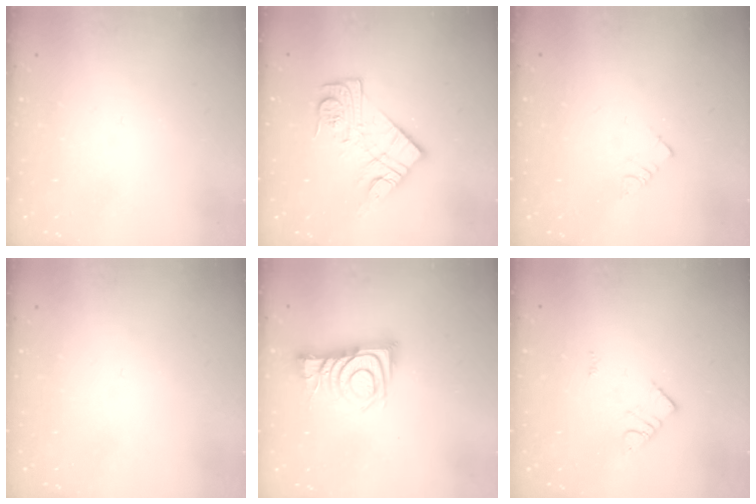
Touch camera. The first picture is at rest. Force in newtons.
{"total": 13.8, "press": 13.7, "slide": 0.8}
{"total": 3.2, "press": 3.2, "slide": 0.0}
{"total": 0.0}
{"total": 11.2, "press": 11.2, "slide": 0.5}
{"total": 3.1, "press": 3.1, "slide": 0.2}